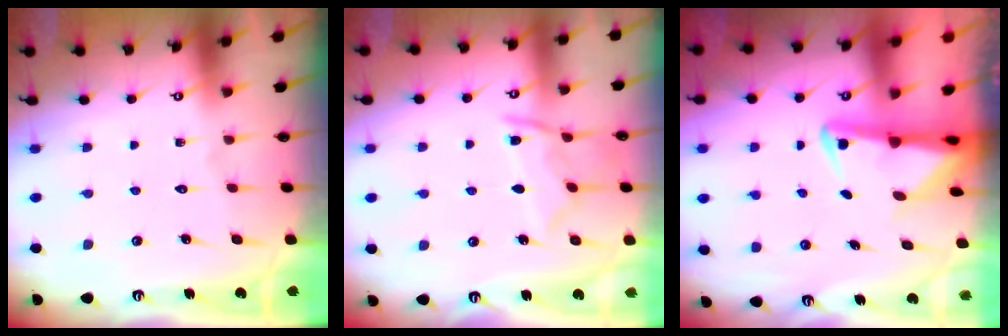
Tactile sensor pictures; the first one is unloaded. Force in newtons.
{"total": 10.4, "press": 10.3, "slide": 0.9}
{"total": 3.8, "press": 3.7, "slide": 0.7}